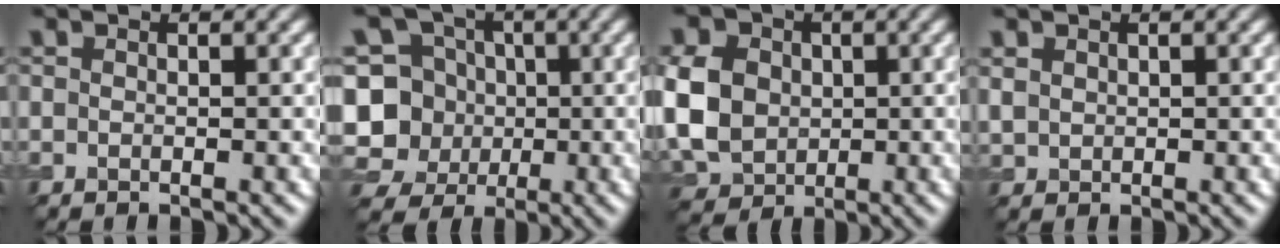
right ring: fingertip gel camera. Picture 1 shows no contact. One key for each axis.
{"total": 9.3, "fx": -0.9, "fy": 9.0, "fz": 2.1, "tx": -0.073, "ty": 0.031, "tz": -0.030}
{"total": 7.8, "fx": 0.1, "fy": 6.6, "fz": 4.2, "tx": -0.113, "ty": 0.012, "tz": 0.002}
{"total": 0.7, "fx": 0.6, "fy": 0.3, "fz": -0.4, "tx": 0.001, "ty": 0.008, "tz": 0.021}